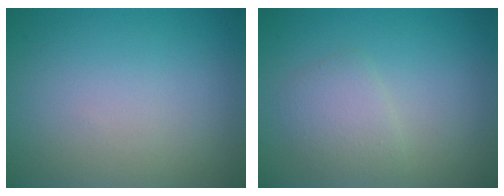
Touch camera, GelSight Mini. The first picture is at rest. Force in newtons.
{"total": 2.2, "press": 2.2, "slide": 0.0}